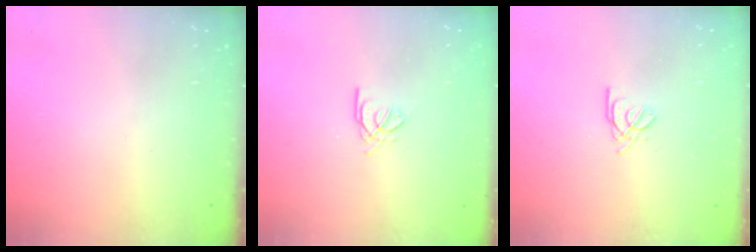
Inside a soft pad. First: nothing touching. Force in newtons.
{"total": 2.6, "press": 2.6, "slide": 0.1}
{"total": 2.0, "press": 2.0, "slide": 0.4}